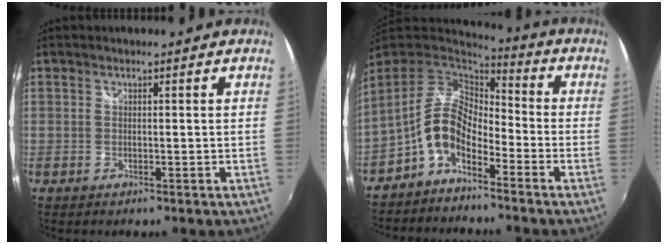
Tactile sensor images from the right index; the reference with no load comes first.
{"total": 9.3, "force": [-4.9, 4.6, 6.4], "torque": [-0.131, 0.016, -0.100]}